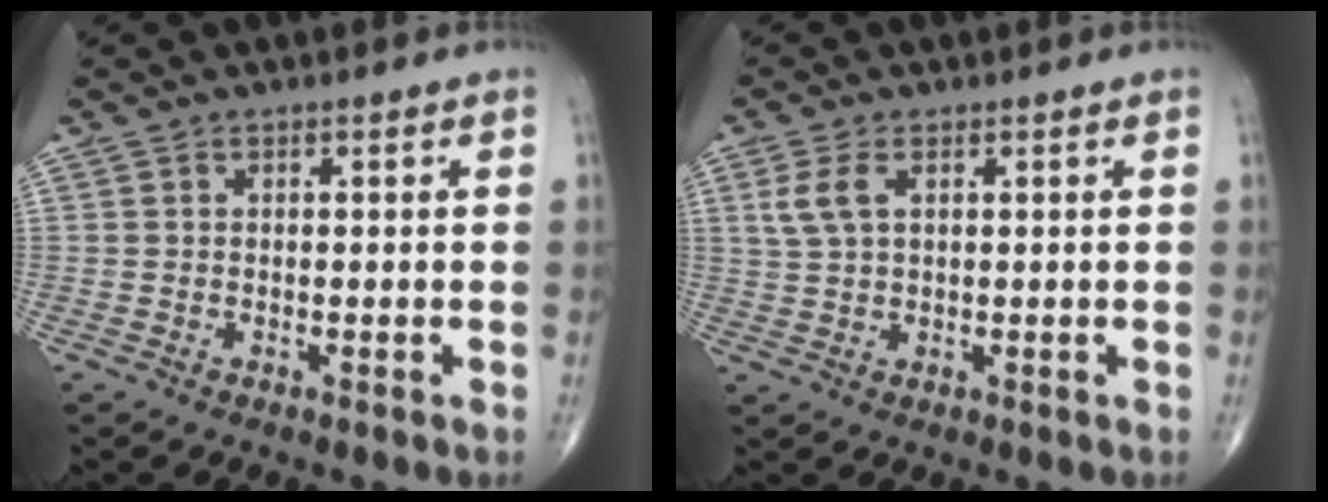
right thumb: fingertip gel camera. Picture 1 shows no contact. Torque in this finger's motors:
{"motor_torque": [-0.29, 0.31, 0.17, -0.03, 0.07]}